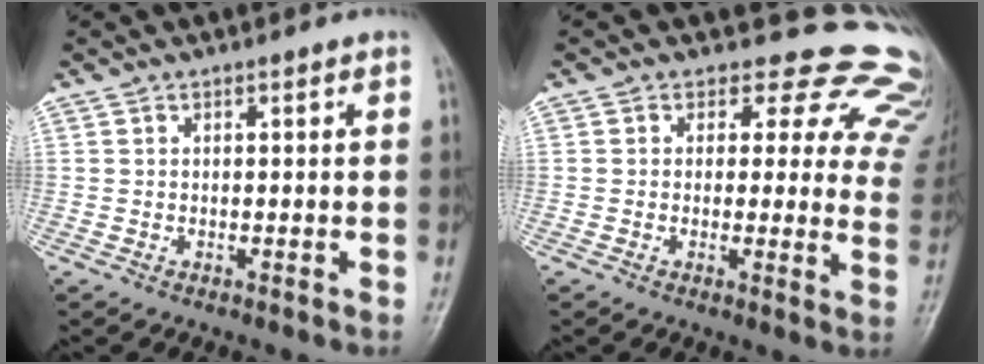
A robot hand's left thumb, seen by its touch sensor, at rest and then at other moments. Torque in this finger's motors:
{"motor_torque": [-0.02, 0.16, 0.05, 0.00, -0.08]}